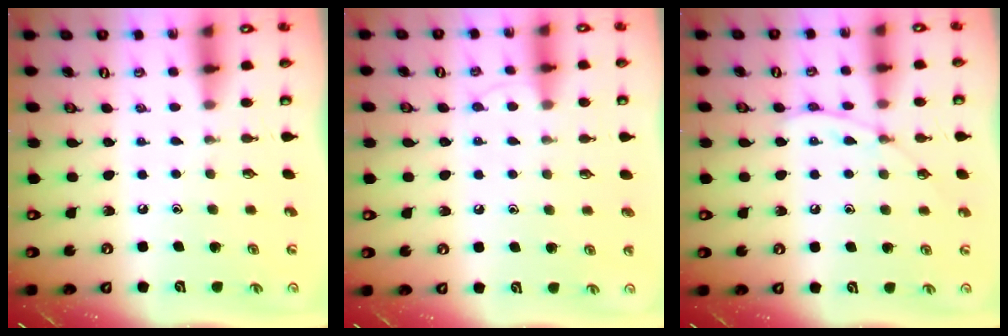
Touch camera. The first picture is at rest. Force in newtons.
{"total": 5.8, "press": 5.8, "slide": 0.6}
{"total": 6.1, "press": 6.1, "slide": 0.6}